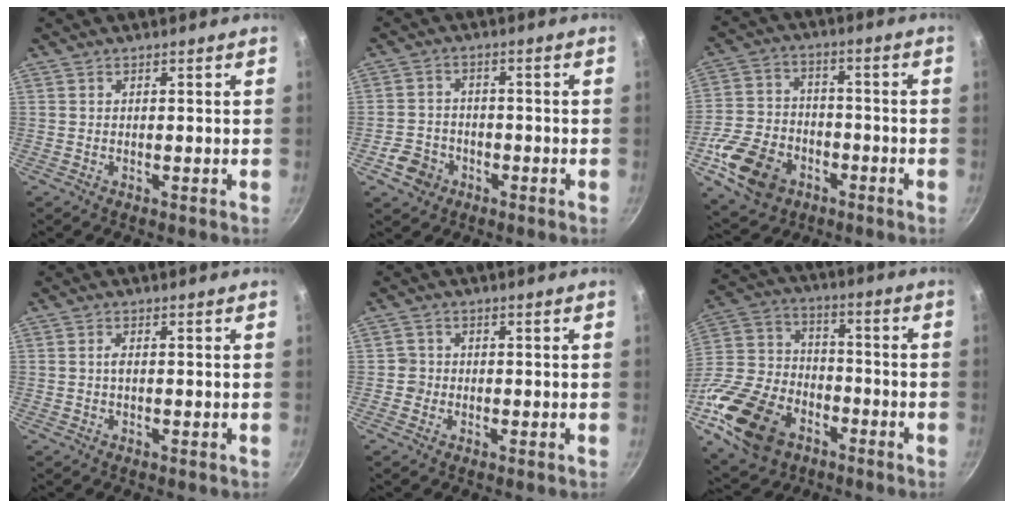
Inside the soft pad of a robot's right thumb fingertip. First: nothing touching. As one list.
[{"total": 5.5, "force": [-2.6, 4.5, 1.6], "torque": [-0.013, 0.019, -0.043]}, {"total": 14.4, "force": [-6.4, 10.4, 7.6], "torque": [-0.132, 0.028, -0.113]}, {"total": 1.1, "force": [0.0, 0.5, 1.0], "torque": [-0.018, 0.001, 0.000]}, {"total": 2.1, "force": [-0.5, 2.0, 0.1], "torque": [0.014, 0.009, -0.013]}, {"total": 22.7, "force": [-10.7, 15.1, 13.2], "torque": [-0.287, 0.044, -0.194]}]